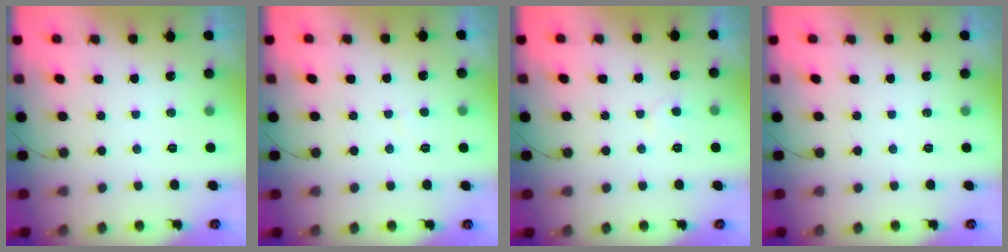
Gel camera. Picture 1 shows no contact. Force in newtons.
{"total": 1.6, "press": 1.6, "slide": 0.1}
{"total": 2.8, "press": 2.8, "slide": 0.1}
{"total": 0.0}